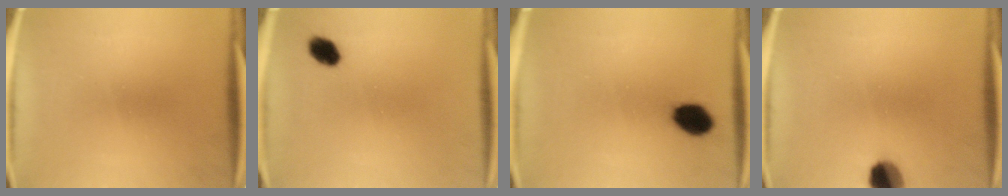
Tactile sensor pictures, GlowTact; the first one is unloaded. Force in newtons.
{"total": 4.0}
{"total": 6.7}
{"total": 6.5}